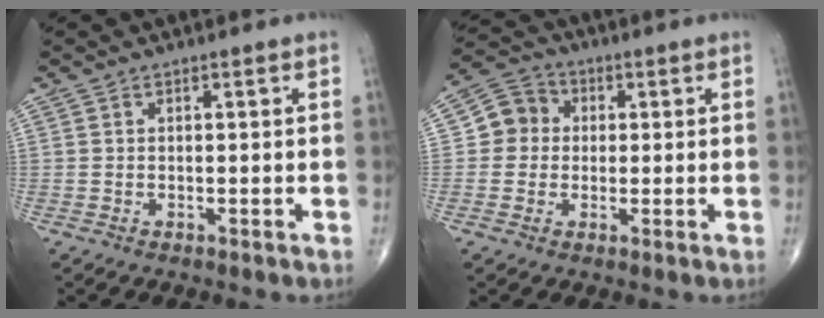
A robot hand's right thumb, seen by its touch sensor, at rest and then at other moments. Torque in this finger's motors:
{"motor_torque": [-0.43, 0.46, 0.10, -0.20, 0.06]}